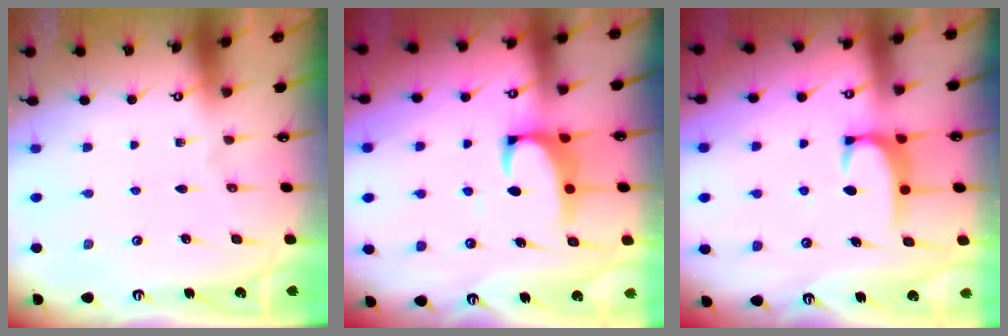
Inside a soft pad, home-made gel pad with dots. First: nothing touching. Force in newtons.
{"total": 2.3, "press": 2.1, "slide": 0.9}
{"total": 1.9, "press": 1.8, "slide": 0.6}